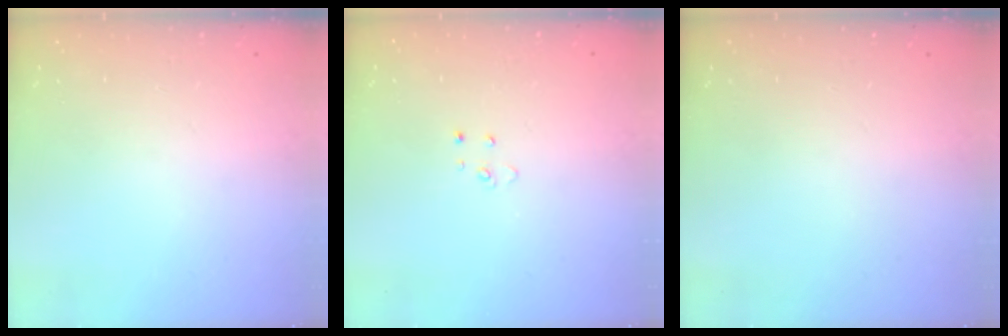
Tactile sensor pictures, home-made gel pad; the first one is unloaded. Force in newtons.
{"total": 2.6, "press": 2.6, "slide": 0.2}
{"total": 0.0}